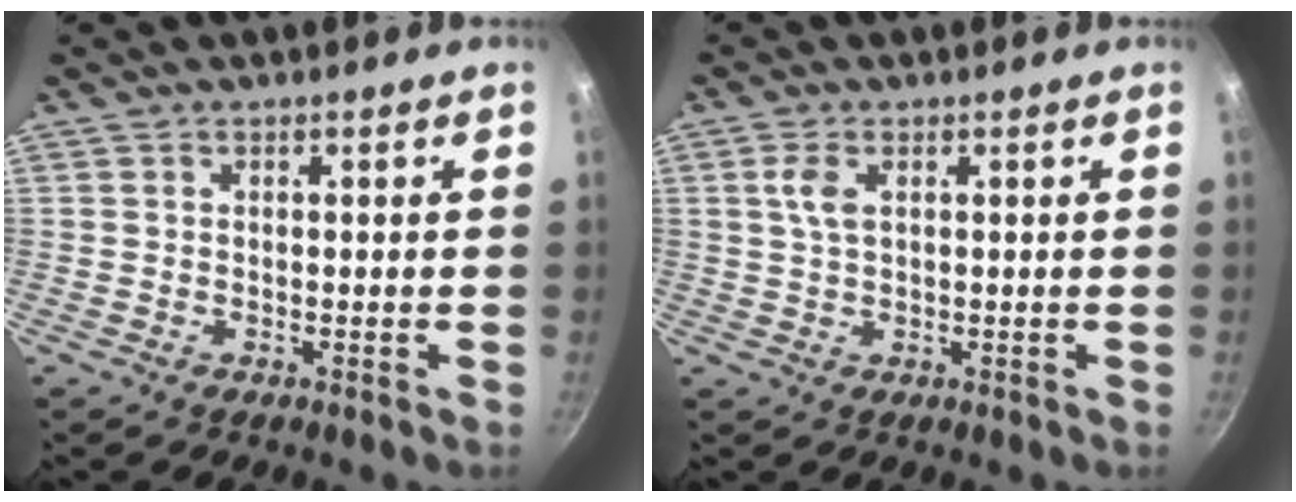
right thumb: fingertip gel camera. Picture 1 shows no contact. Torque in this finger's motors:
{"motor_torque": [0.35, 0.12, 0.46, -0.17, 0.00]}